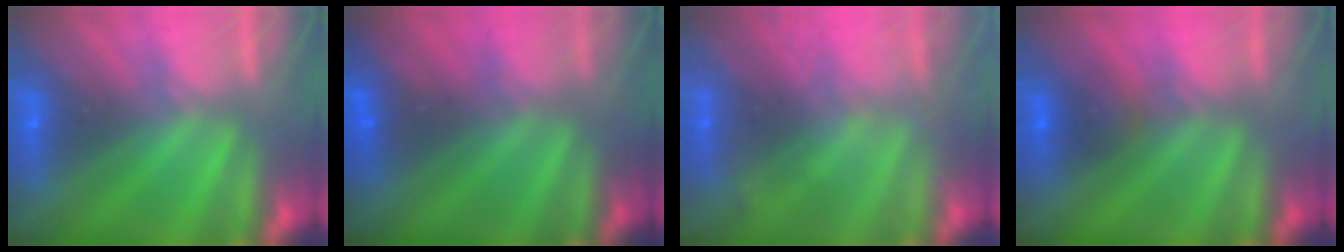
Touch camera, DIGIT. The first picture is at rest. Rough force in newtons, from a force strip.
{"total": 1.5}
{"total": 2.1}
{"total": 2.3}